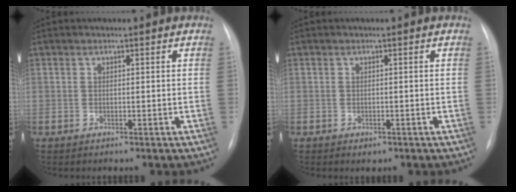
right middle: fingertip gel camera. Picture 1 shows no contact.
{"total": 0.9, "force": [-0.5, 0.7, 0.4], "torque": [-0.006, 0.000, -0.004]}